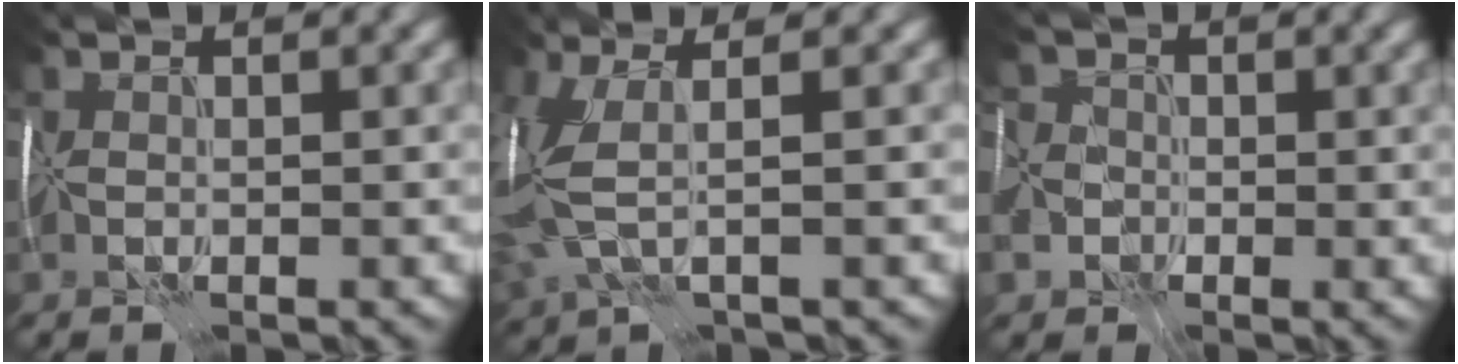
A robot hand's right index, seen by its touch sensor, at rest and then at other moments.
{"total": 4.9, "force": [-0.3, 1.6, 4.6], "torque": [-0.131, -0.010, -0.007]}
{"total": 8.9, "force": [-3.4, 7.0, 4.3], "torque": [-0.102, -0.021, -0.082]}